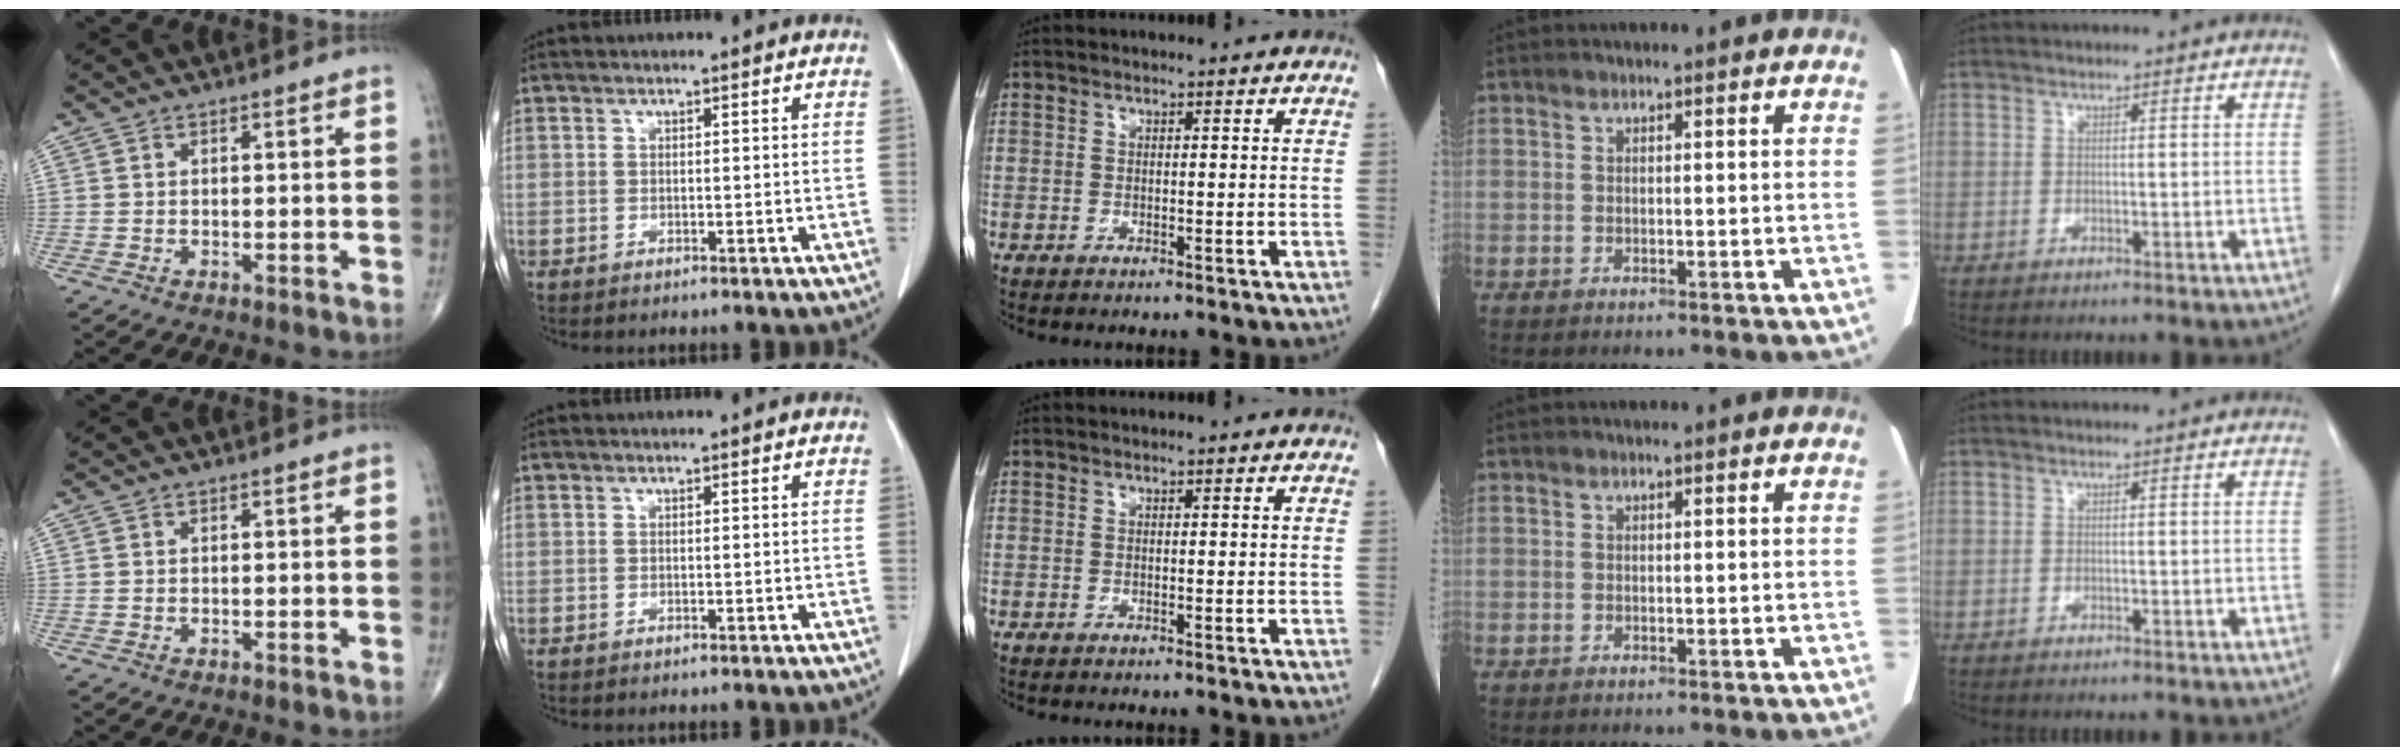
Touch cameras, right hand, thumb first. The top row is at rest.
{}